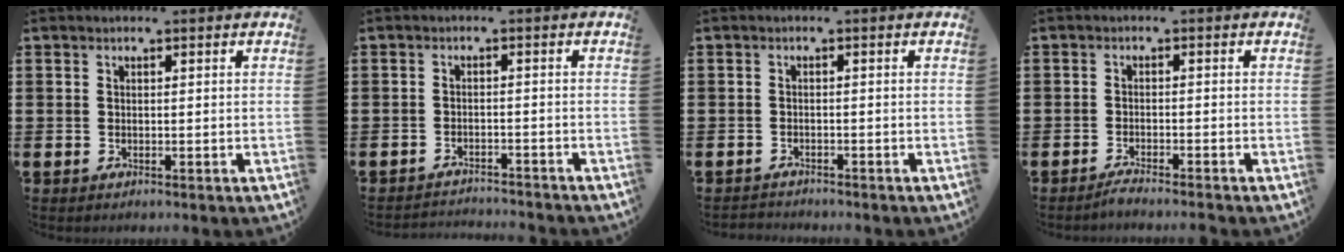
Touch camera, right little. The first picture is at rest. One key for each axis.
{"total": 2.0, "fx": -2.0, "fy": -0.1, "fz": -0.1, "tx": -0.003, "ty": 0.003, "tz": -0.043}
{"total": 1.0, "fx": -1.0, "fy": 0.0, "fz": -0.1, "tx": -0.002, "ty": 0.001, "tz": -0.020}
{"total": 1.3, "fx": -1.2, "fy": -0.2, "fz": 0.3, "tx": -0.006, "ty": 0.002, "tz": -0.022}